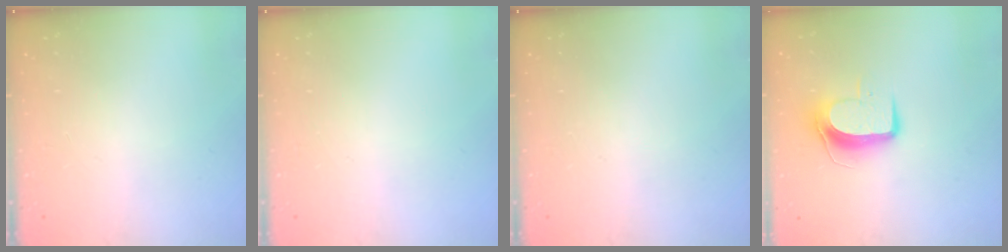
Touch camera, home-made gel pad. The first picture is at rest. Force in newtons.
{"total": 0.0}
{"total": 0.0}
{"total": 9.2, "press": 9.2, "slide": 0.7}